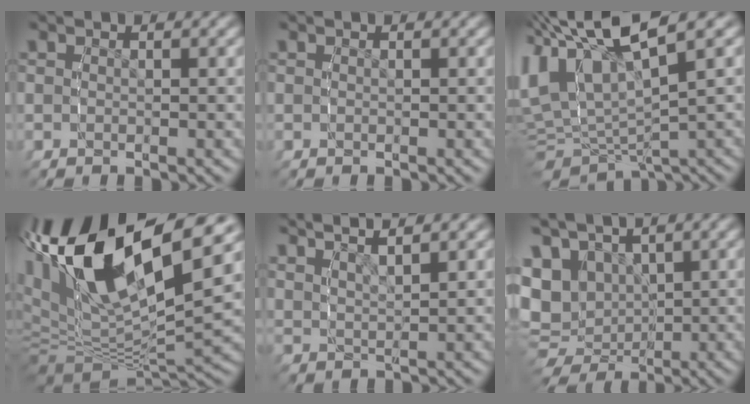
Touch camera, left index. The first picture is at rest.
{"total": 0.0}
{"total": 10.8, "force": [2.9, 7.1, 7.7], "torque": [-0.170, -0.015, 0.055]}
{"total": 18.1, "force": [4.7, 10.7, 13.8], "torque": [-0.281, -0.020, 0.087]}
{"total": 4.5, "force": [3.7, 1.1, 2.4], "torque": [-0.043, 0.001, 0.070]}
{"total": 10.7, "force": [0.2, 9.2, 5.4], "torque": [-0.142, -0.045, 0.022]}